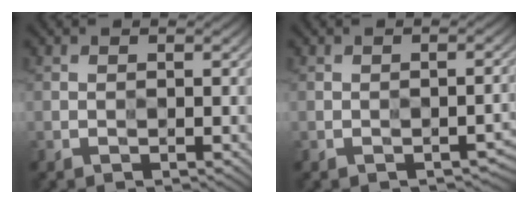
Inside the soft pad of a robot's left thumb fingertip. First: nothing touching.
{"total": 3.2, "force": [-1.6, 1.5, 2.3], "torque": [-0.017, -0.008, -0.016]}